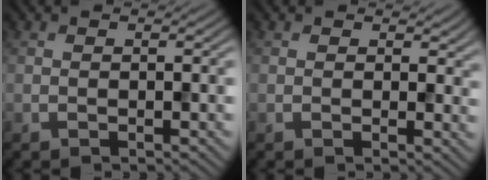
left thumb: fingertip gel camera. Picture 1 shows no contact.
{"total": 2.3, "force": [1.0, 1.2, 1.7], "torque": [-0.023, -0.003, 0.015]}